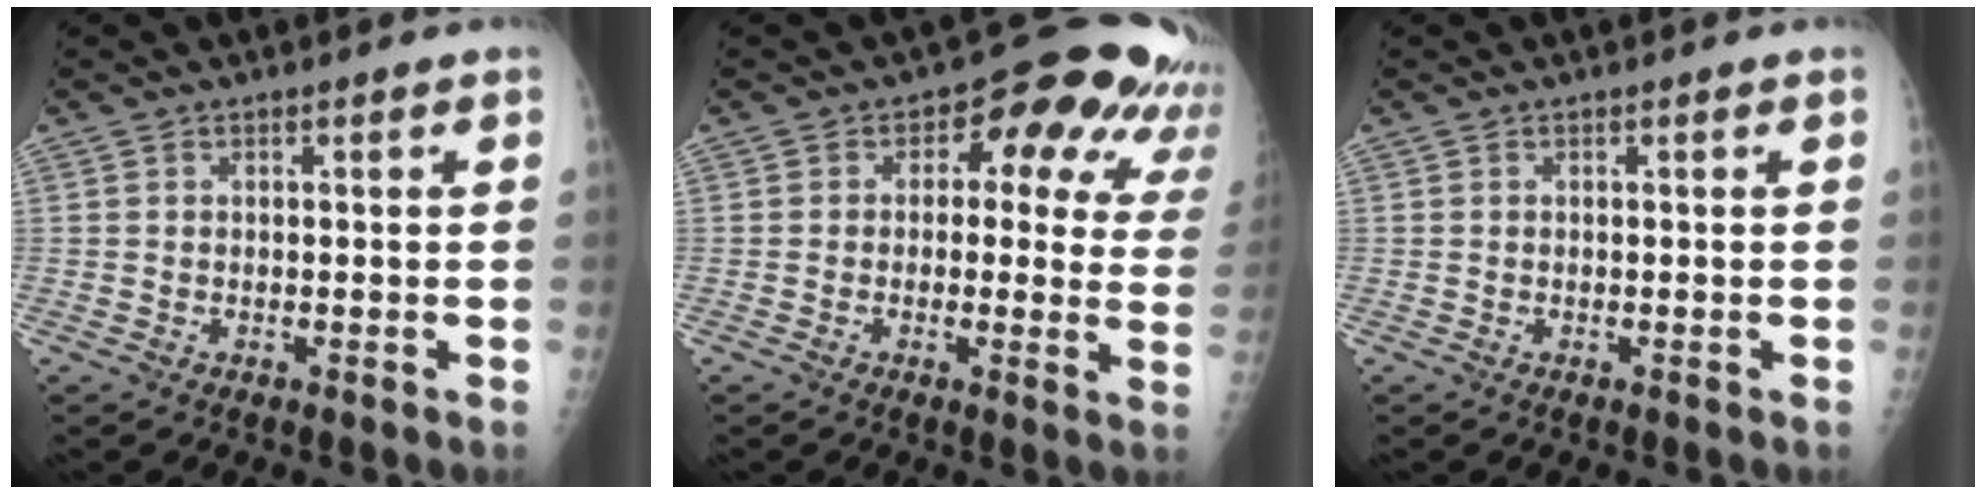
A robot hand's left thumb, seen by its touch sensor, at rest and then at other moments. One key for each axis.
{"total": 16.0, "fx": 6.5, "fy": 9.2, "fz": 11.4, "tx": -0.081, "ty": 0.001, "tz": 0.057}
{"total": 0.0}